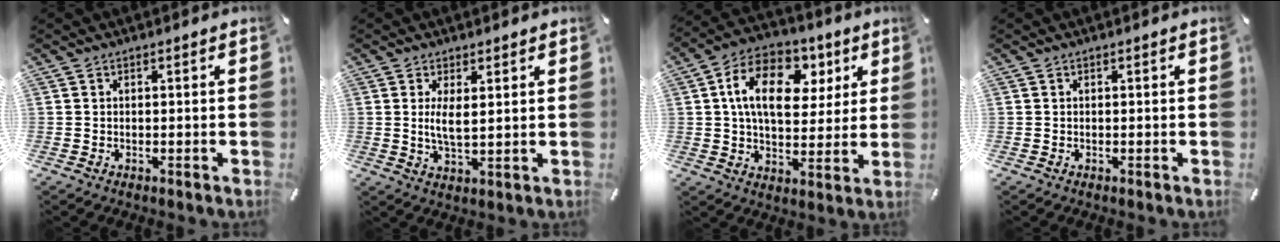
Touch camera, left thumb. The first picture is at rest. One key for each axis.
{"total": 5.2, "fx": 1.6, "fy": 1.8, "fz": 4.6, "tx": -0.084, "ty": -0.010, "tz": 0.023}
{"total": 16.4, "fx": 5.4, "fy": 10.9, "fz": 11.0, "tx": -0.179, "ty": -0.008, "tz": 0.095}
{"total": 0.0}